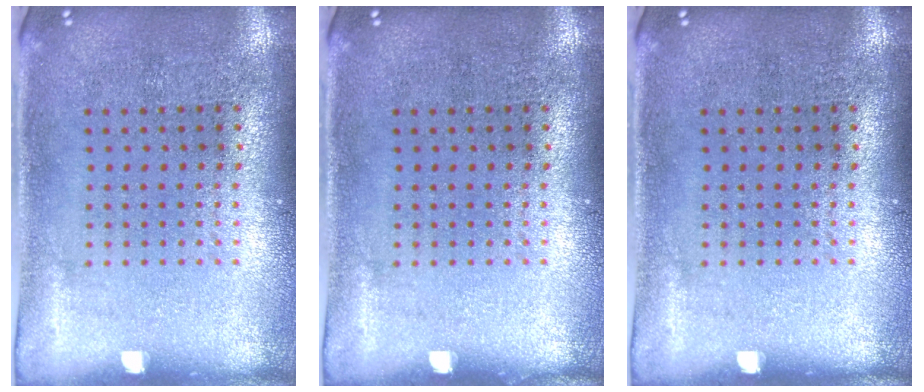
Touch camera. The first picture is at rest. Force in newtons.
{"total": 0.0}
{"total": 0.0}